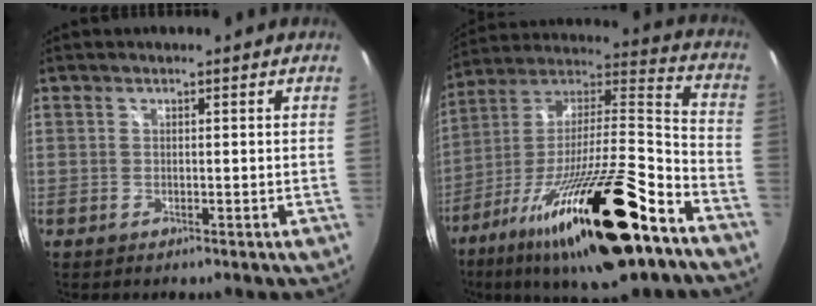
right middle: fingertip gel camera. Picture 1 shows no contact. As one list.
[{"total": 30.9, "force": [-18.5, 6.5, 23.9], "torque": [-0.402, -0.047, -0.308]}]